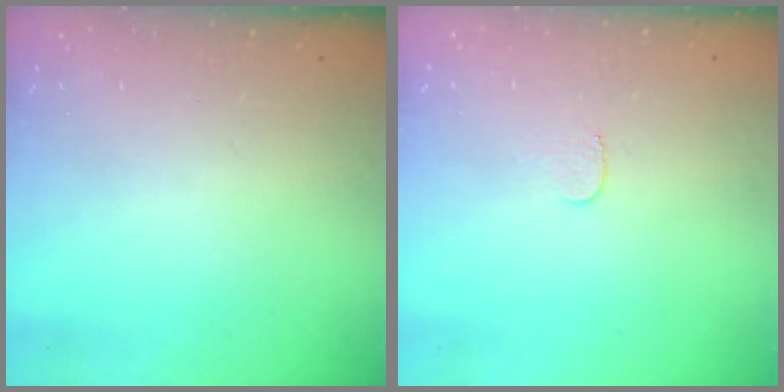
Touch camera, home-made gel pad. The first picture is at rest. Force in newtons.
{"total": 3.1, "press": 3.1, "slide": 0.3}